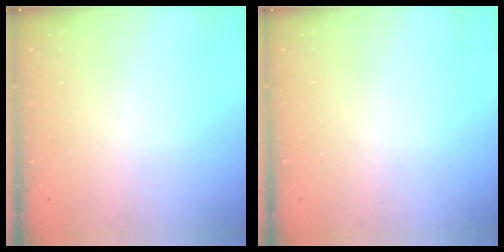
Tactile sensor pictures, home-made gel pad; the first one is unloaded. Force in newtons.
{"total": 0.0}